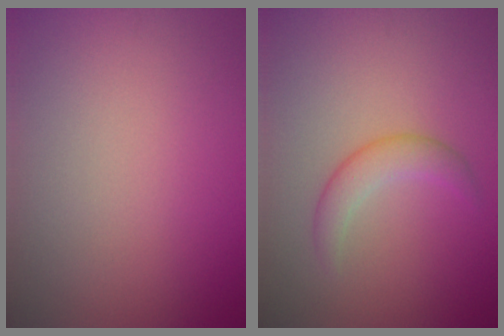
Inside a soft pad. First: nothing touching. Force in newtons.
{"total": 2.3, "press": 2.3, "slide": 0.0}